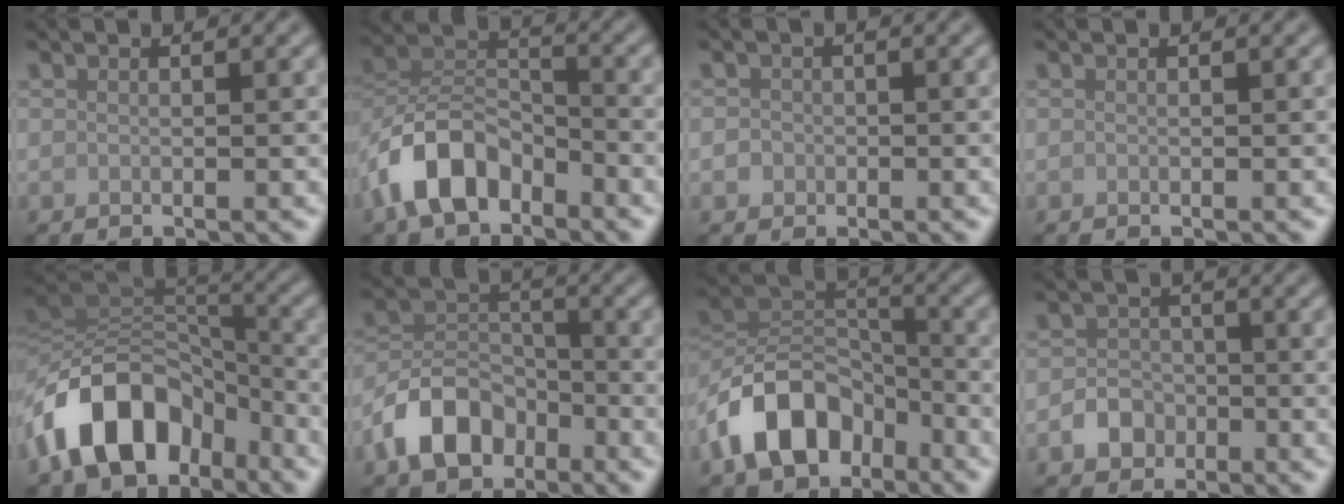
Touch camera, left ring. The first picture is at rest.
{"total": 7.1, "force": [-4.4, 3.9, 4.0], "torque": [-0.071, 0.006, -0.093]}
{"total": 1.1, "force": [-0.3, 1.1, 0.2], "torque": [0.007, 0.000, -0.007]}
{"total": 0.0}
{"total": 11.8, "force": [-6.3, 7.4, 6.6], "torque": [-0.113, 0.013, -0.125]}
{"total": 6.4, "force": [-3.7, 4.1, 3.2], "torque": [-0.058, 0.000, -0.080]}
{"total": 9.1, "force": [-5.1, 5.8, 4.8], "torque": [-0.083, 0.005, -0.108]}
{"total": 2.5, "force": [-1.2, 2.1, 0.8], "torque": [-0.005, 0.004, -0.023]}